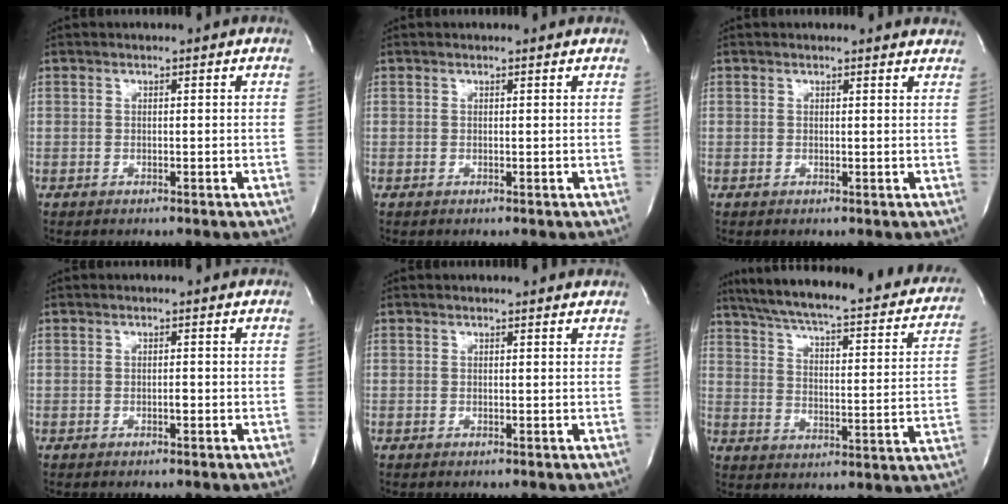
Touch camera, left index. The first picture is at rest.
{"total": 1.3, "force": [1.3, 0.1, 0.1], "torque": [-0.011, 0.002, 0.010]}
{"total": 4.2, "force": [4.0, 1.1, 0.4], "torque": [0.001, -0.001, 0.024]}
{"total": 0.5, "force": [-0.1, 0.1, 0.5], "torque": [-0.006, 0.001, -0.005]}
{"total": 2.6, "force": [2.5, 0.6, 0.3], "torque": [-0.010, 0.005, 0.016]}
{"total": 30.0, "force": [24.6, 6.3, 16.0], "torque": [-0.245, -0.022, 0.302]}